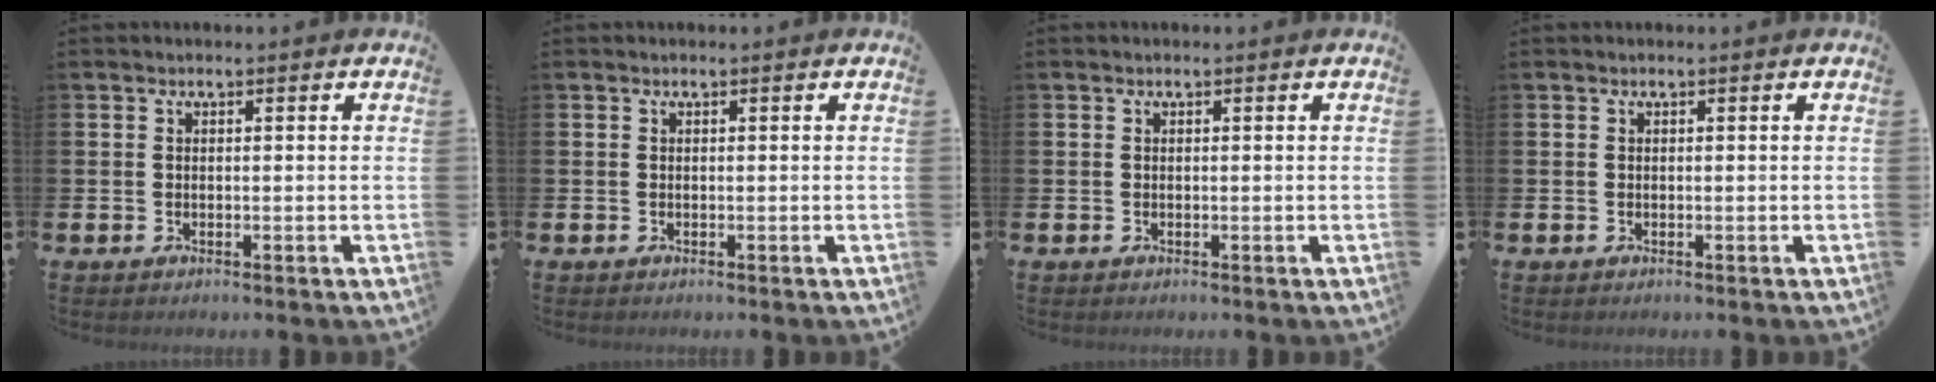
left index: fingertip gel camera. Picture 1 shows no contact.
{"total": 0.0}
{"total": 0.0}
{"total": 0.0}